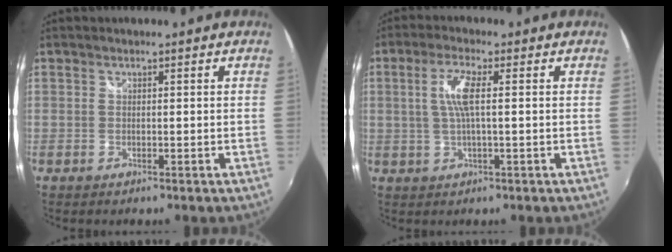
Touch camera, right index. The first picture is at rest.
{"total": 5.5, "force": [0.7, 0.7, 5.4], "torque": [-0.106, 0.002, 0.014]}